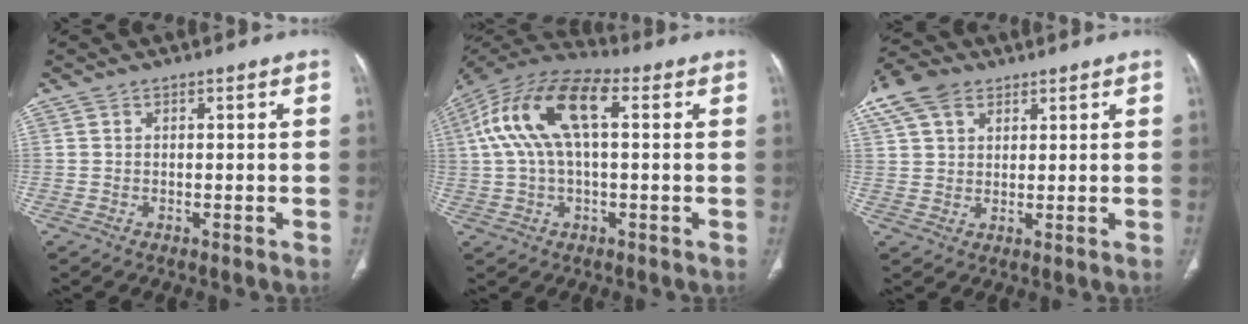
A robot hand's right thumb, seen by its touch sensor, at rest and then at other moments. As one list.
[{"total": 15.9, "force": [3.3, 7.3, 13.7], "torque": [-0.277, 0.046, 0.055]}, {"total": 12.2, "force": [6.6, 8.1, 6.3], "torque": [-0.140, 0.021, 0.128]}]